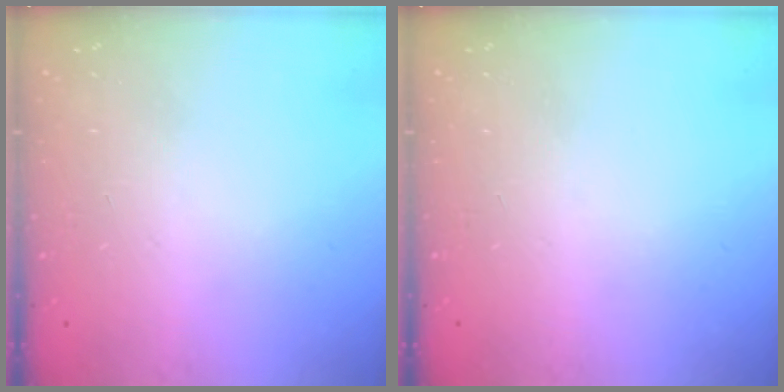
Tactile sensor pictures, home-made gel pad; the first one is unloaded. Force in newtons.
{"total": 0.0}